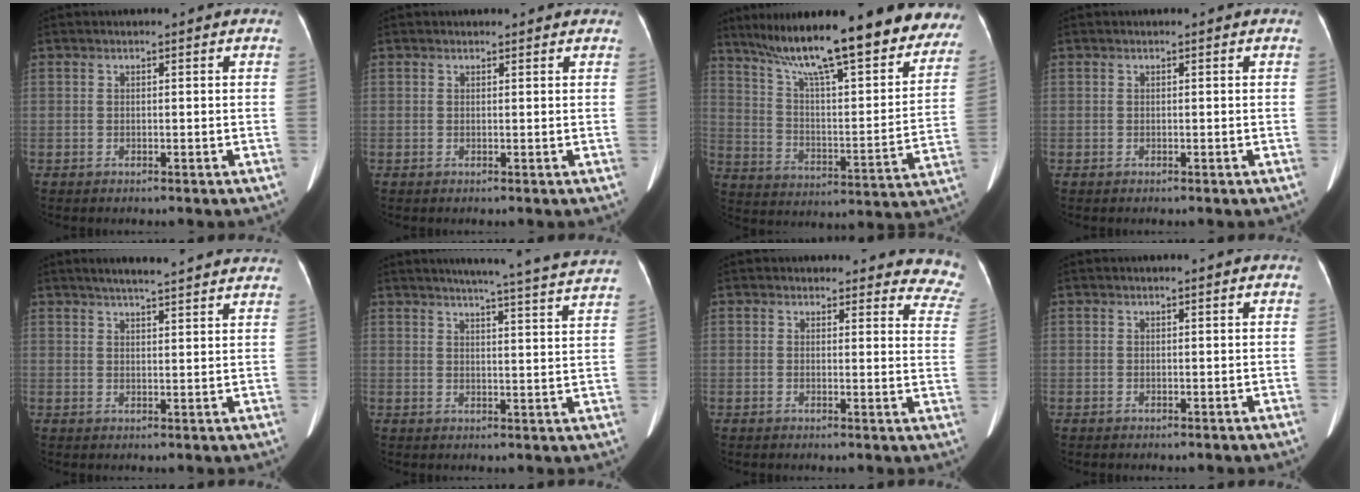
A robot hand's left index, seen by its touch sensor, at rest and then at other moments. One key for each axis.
{"total": 1.2, "fx": 1.0, "fy": 0.5, "fz": 0.2, "tx": -0.010, "ty": 0.005, "tz": 0.008}
{"total": 28.7, "fx": 23.5, "fy": 5.2, "fz": 15.7, "tx": -0.241, "ty": -0.031, "tz": 0.319}
{"total": 0.0}
{"total": 13.8, "fx": 12.4, "fy": 1.2, "fz": 5.9, "tx": -0.082, "ty": 0.028, "tz": 0.151}
{"total": 18.5, "fx": 17.0, "fy": -1.4, "fz": 7.1, "tx": -0.108, "ty": -0.042, "tz": 0.197}
{"total": 11.9, "fx": 11.4, "fy": 3.6, "fz": 0.2, "tx": 0.063, "ty": -0.072, "tz": 0.070}
{"total": 0.0}